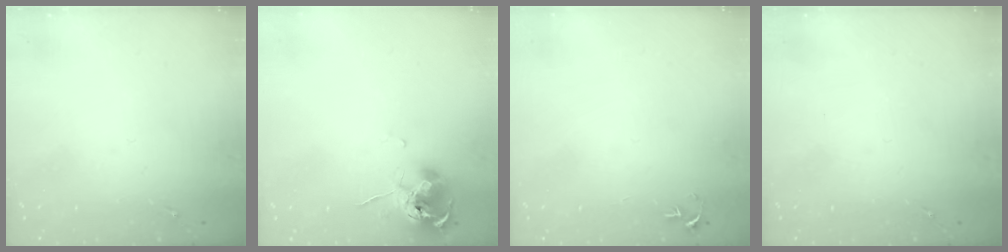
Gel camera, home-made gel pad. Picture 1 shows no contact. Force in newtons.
{"total": 10.4, "press": 10.4, "slide": 1.1}
{"total": 3.4, "press": 3.4, "slide": 0.3}
{"total": 0.0}